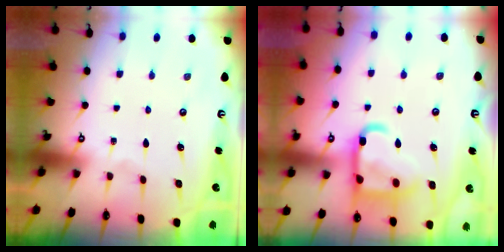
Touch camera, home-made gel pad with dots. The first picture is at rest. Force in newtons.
{"total": 16.5, "press": 16.4, "slide": 1.5}